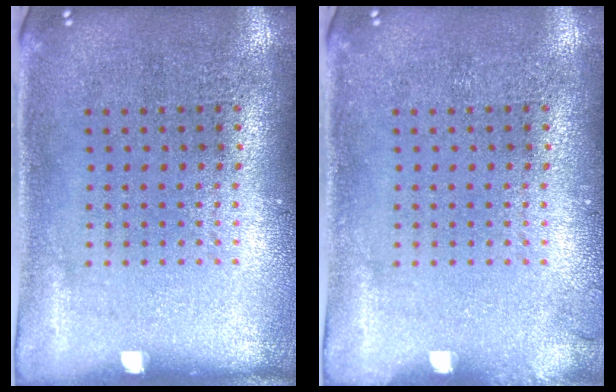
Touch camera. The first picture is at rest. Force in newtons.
{"total": 0.6, "press": 0.6, "slide": 0.1}